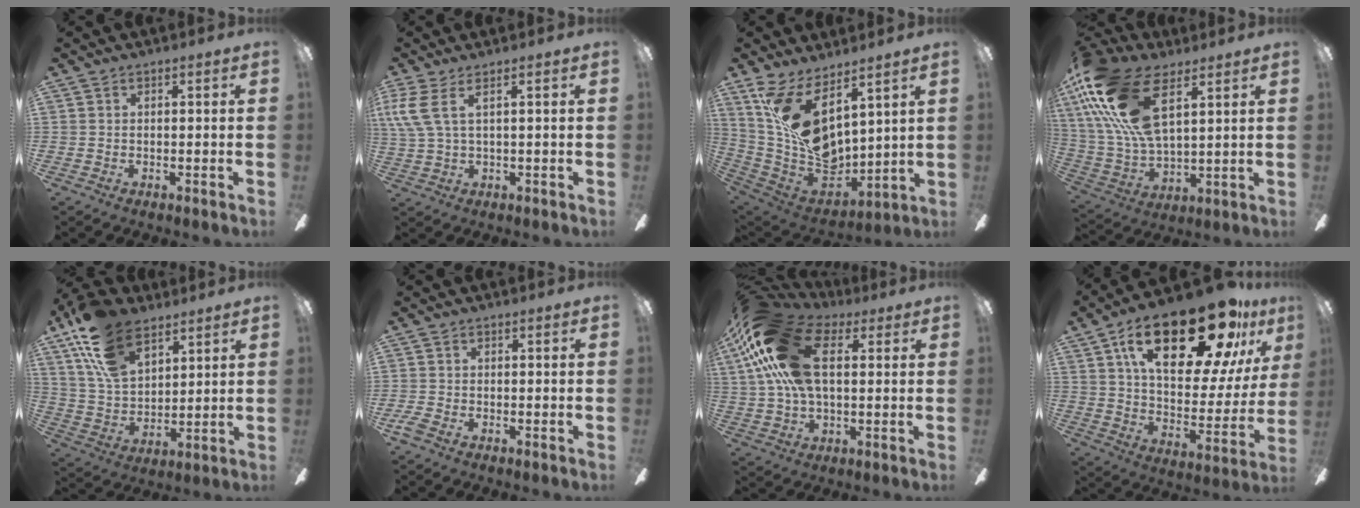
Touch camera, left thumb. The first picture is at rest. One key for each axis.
{"total": 6.3, "fx": 2.3, "fy": 2.0, "fz": 5.5, "tx": -0.121, "ty": -0.007, "tz": 0.042}
{"total": 18.6, "fx": 7.8, "fy": 9.8, "fz": 13.8, "tx": -0.282, "ty": -0.052, "tz": 0.148}
{"total": 23.9, "fx": 10.8, "fy": 11.6, "fz": 17.9, "tx": -0.380, "ty": -0.022, "tz": 0.191}
{"total": 18.1, "fx": 11.2, "fy": 10.2, "fz": 9.9, "tx": -0.216, "ty": -0.036, "tz": 0.209}
{"total": 2.1, "fx": -1.1, "fy": 1.2, "fz": 1.3, "tx": -0.033, "ty": 0.000, "tz": -0.024}
{"total": 24.4, "fx": 7.0, "fy": 14.3, "fz": 18.5, "tx": -0.383, "ty": 0.007, "tz": 0.119}
{"total": 29.2, "fx": 16.2, "fy": 12.7, "fz": 20.7, "tx": -0.335, "ty": -0.074, "tz": 0.272}